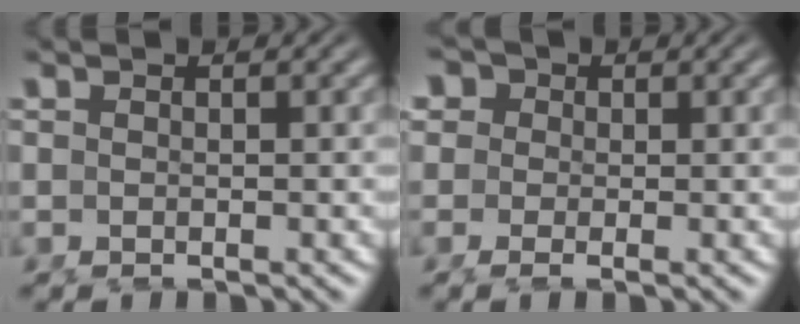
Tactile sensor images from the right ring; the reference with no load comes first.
{"total": 4.7, "force": [0.9, 4.0, 2.2], "torque": [-0.054, 0.000, 0.005]}